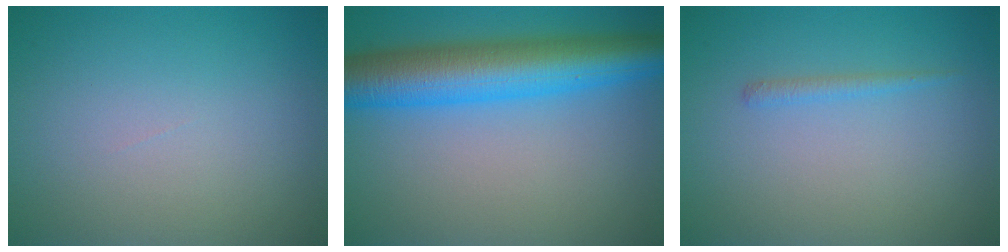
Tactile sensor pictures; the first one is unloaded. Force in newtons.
{"total": 9.2, "press": 9.2, "slide": 0.1}
{"total": 0.9, "press": 0.9, "slide": 0.1}